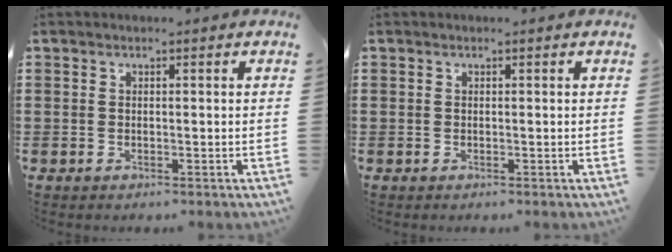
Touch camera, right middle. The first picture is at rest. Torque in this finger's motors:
{"motor_torque": [1.13, -1.02, 0.01, 0.02]}